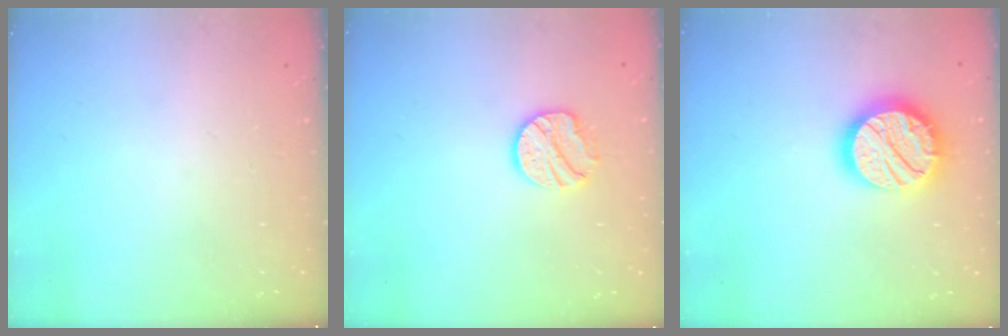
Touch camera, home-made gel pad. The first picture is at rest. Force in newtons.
{"total": 11.1, "press": 11.1, "slide": 0.9}
{"total": 18.2, "press": 18.1, "slide": 1.2}